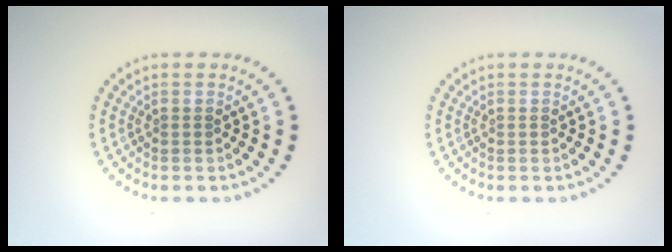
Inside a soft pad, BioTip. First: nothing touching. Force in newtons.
{"total": 0.0}